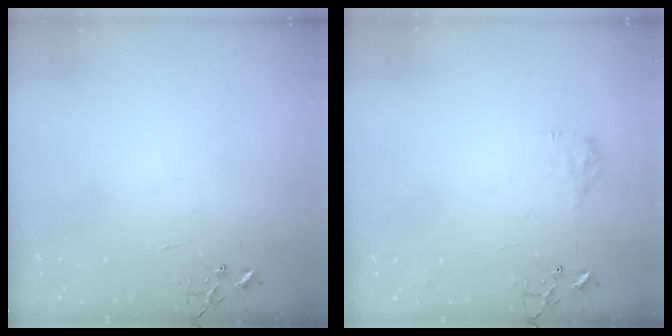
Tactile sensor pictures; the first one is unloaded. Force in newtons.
{"total": 8.1, "press": 8.1, "slide": 0.3}